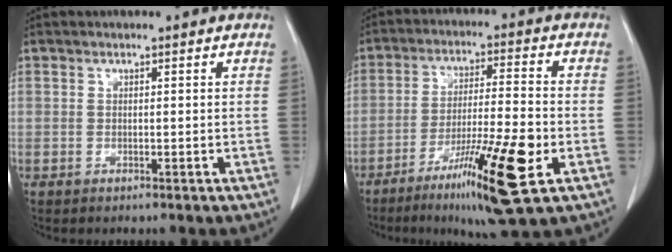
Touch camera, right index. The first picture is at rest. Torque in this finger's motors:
{"motor_torque": [1.41, -0.73, 0.64, 0.16]}